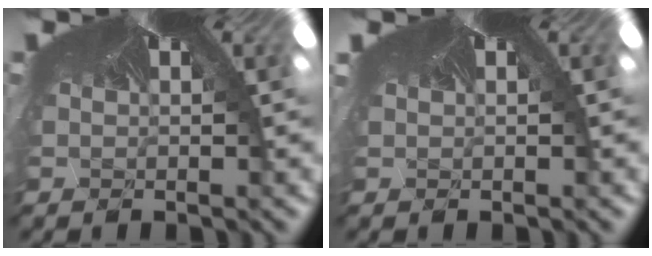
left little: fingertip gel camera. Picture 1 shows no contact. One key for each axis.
{"total": 0.6, "fx": 0.1, "fy": 0.4, "fz": 0.5, "tx": -0.012, "ty": 0.001, "tz": 0.004}